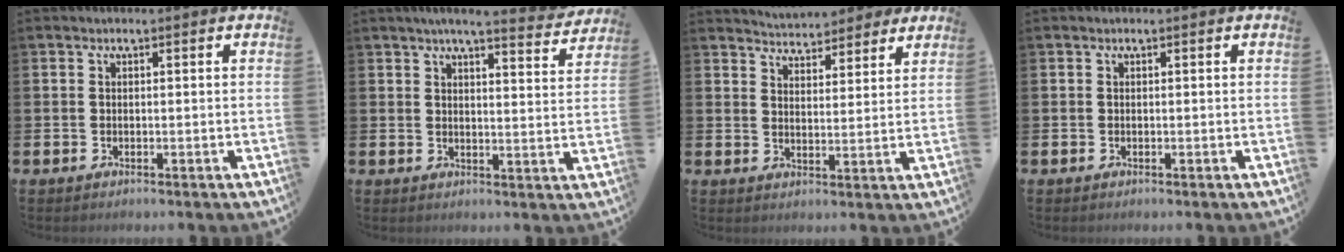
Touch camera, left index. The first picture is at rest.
{"total": 5.0, "force": [4.7, 0.1, 1.9], "torque": [-0.038, -0.025, 0.077]}
{"total": 5.5, "force": [5.4, 1.0, -0.1], "torque": [-0.007, -0.041, 0.096]}
{"total": 0.0}